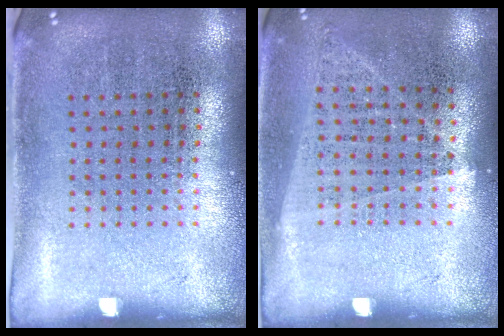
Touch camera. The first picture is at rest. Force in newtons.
{"total": 1.0, "press": 0.9, "slide": 0.4}